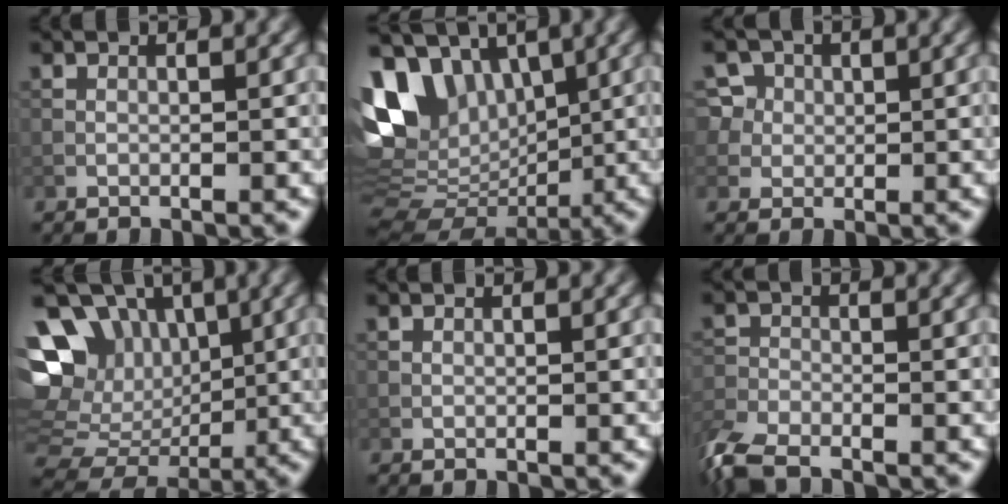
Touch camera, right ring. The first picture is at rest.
{"total": 12.6, "force": [4.2, 8.5, 8.3], "torque": [-0.156, 0.029, 0.076]}
{"total": 6.4, "force": [2.2, 5.6, 2.2], "torque": [-0.047, 0.028, 0.023]}
{"total": 12.3, "force": [3.6, 10.0, 6.1], "torque": [-0.135, 0.024, 0.052]}
{"total": 0.0}
{"total": 5.6, "force": [-4.4, 1.8, 2.8], "torque": [-0.063, -0.021, -0.103]}